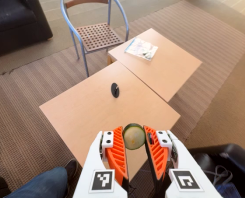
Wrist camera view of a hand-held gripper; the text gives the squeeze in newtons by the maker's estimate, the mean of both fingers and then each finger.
{"total": 11.0, "left": 11.4, "right": 10.7}